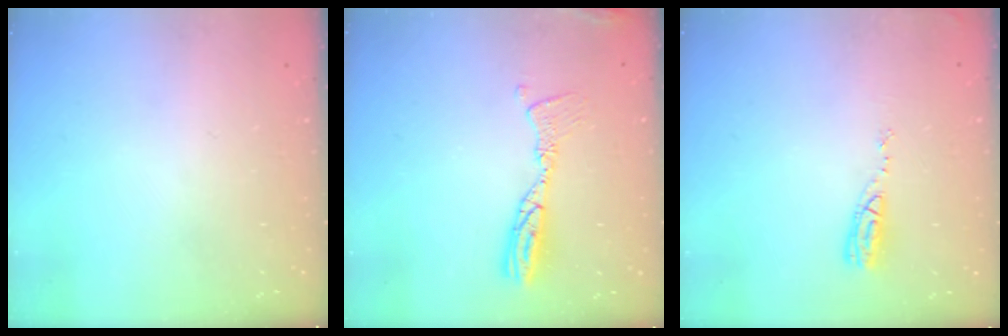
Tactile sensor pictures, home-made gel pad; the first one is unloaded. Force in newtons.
{"total": 10.8, "press": 10.8, "slide": 1.1}
{"total": 7.9, "press": 7.9, "slide": 0.8}